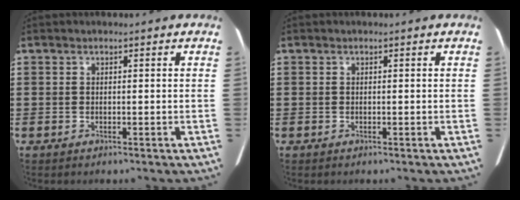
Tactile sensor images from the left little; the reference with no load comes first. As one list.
[{"total": 0.0}]